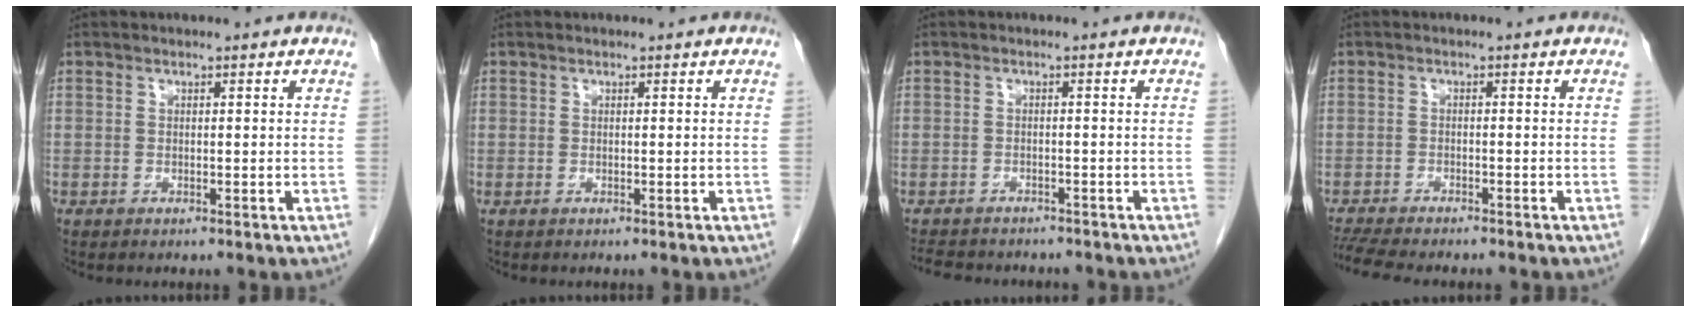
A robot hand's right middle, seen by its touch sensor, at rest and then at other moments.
{"total": 0.0}
{"total": 9.3, "force": [-8.2, 2.9, 3.1], "torque": [-0.065, -0.005, -0.109]}
{"total": 9.5, "force": [-8.4, 1.3, 4.2], "torque": [-0.071, -0.011, -0.129]}